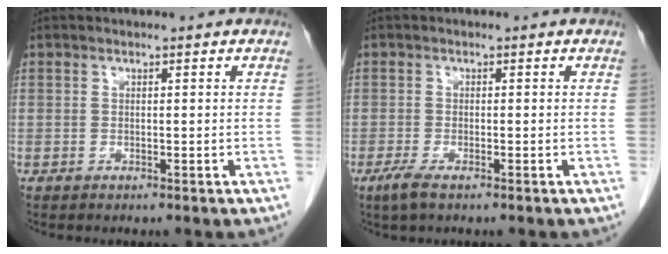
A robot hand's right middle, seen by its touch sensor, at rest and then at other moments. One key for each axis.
{"total": 2.5, "fx": -1.6, "fy": 0.4, "fz": 1.9, "tx": -0.047, "ty": -0.007, "tz": -0.033}